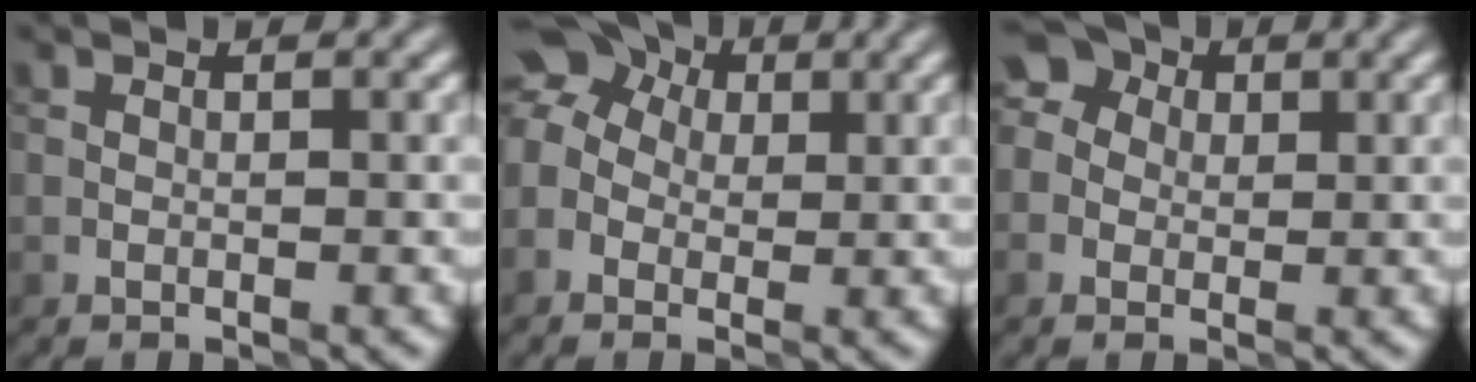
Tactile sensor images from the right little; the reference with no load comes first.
{"total": 8.7, "force": [1.8, 7.1, 4.7], "torque": [-0.090, 0.035, -0.006]}
{"total": 5.3, "force": [1.7, 4.5, 2.4], "torque": [-0.019, 0.029, -0.007]}